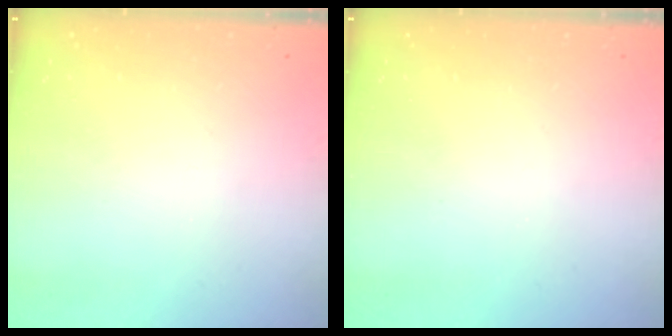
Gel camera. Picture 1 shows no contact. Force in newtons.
{"total": 0.0}